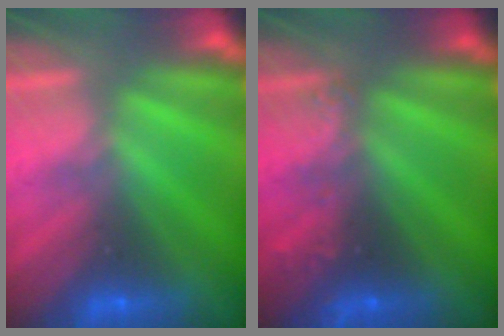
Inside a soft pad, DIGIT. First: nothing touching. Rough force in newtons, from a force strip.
{"total": 2.4}